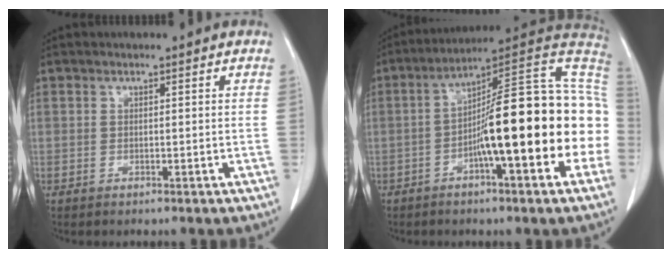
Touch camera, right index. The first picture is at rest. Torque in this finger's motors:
{"motor_torque": [2.14, 0.00, 0.77, 0.21]}